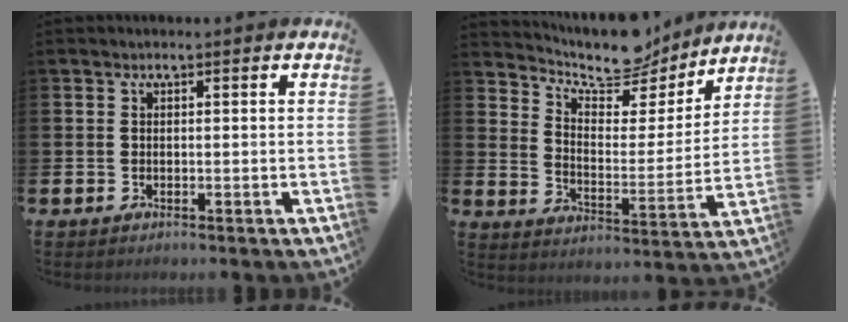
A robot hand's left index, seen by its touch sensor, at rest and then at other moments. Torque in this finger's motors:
{"motor_torque": [1.06, -1.08, 0.20, 0.03]}